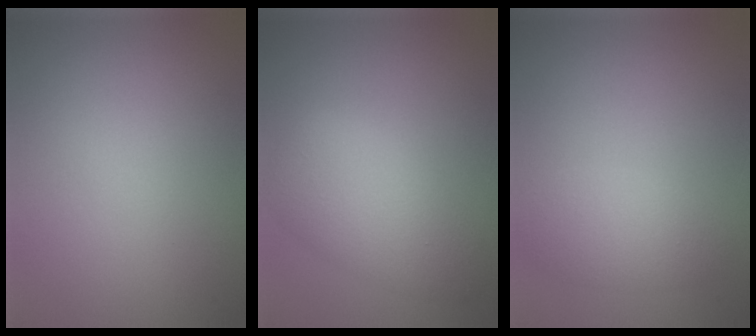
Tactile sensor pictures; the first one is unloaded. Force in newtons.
{"total": 4.8, "press": 4.8, "slide": 0.1}
{"total": 2.9, "press": 2.9, "slide": 0.1}